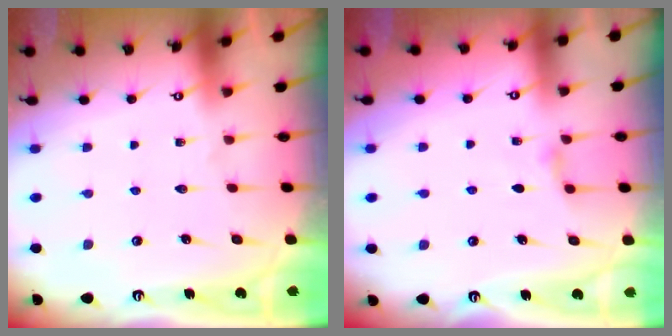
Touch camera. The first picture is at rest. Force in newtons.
{"total": 2.8, "press": 2.7, "slide": 0.6}